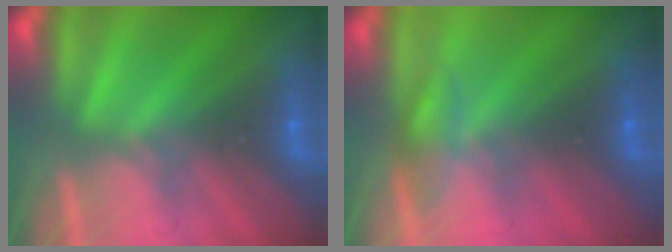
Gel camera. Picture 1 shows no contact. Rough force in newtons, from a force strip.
{"total": 3.8}